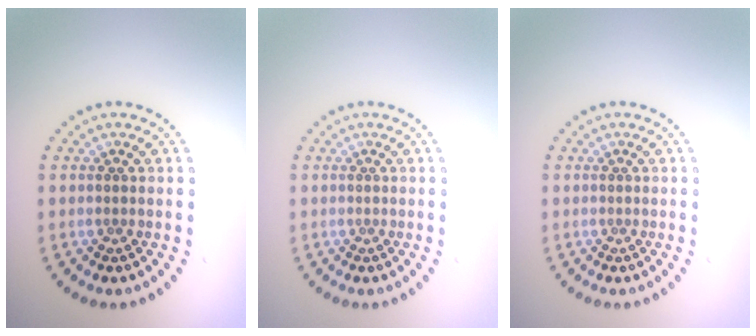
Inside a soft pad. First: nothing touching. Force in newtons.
{"total": 0.0}
{"total": 0.0}